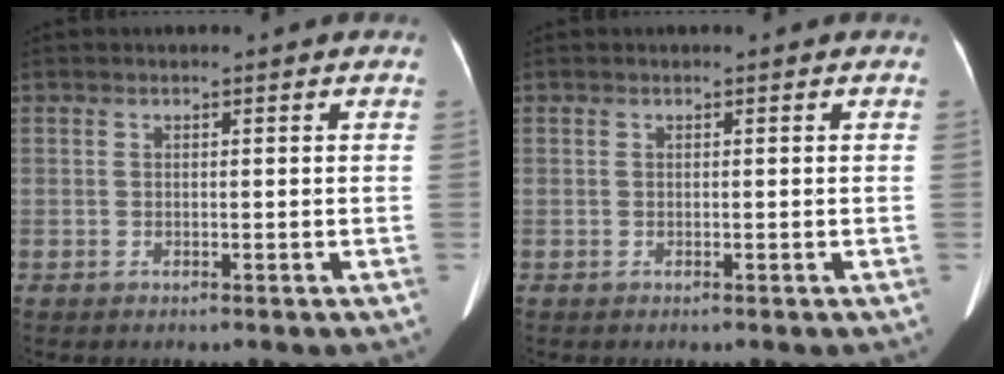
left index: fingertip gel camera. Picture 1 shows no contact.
{"total": 0.0}